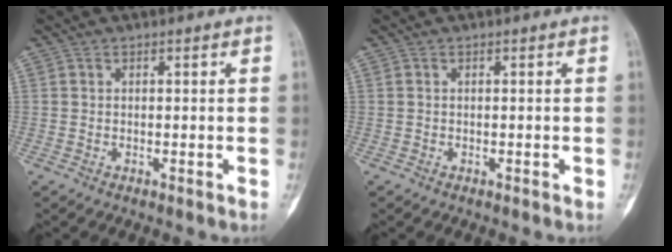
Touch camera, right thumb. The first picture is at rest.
{"total": 0.0}